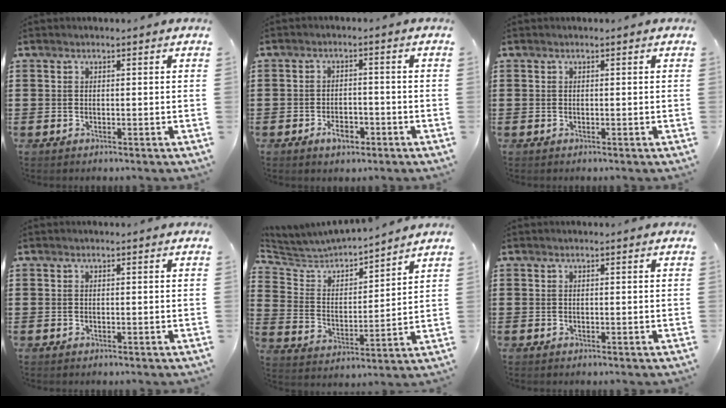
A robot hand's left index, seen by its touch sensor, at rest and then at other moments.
{"total": 3.5, "force": [-2.3, 1.8, 2.0], "torque": [-0.034, 0.005, -0.043]}
{"total": 0.0}
{"total": 0.0}
{"total": 4.3, "force": [4.1, 1.1, 0.3], "torque": [-0.037, -0.032, 0.062]}
{"total": 0.0}